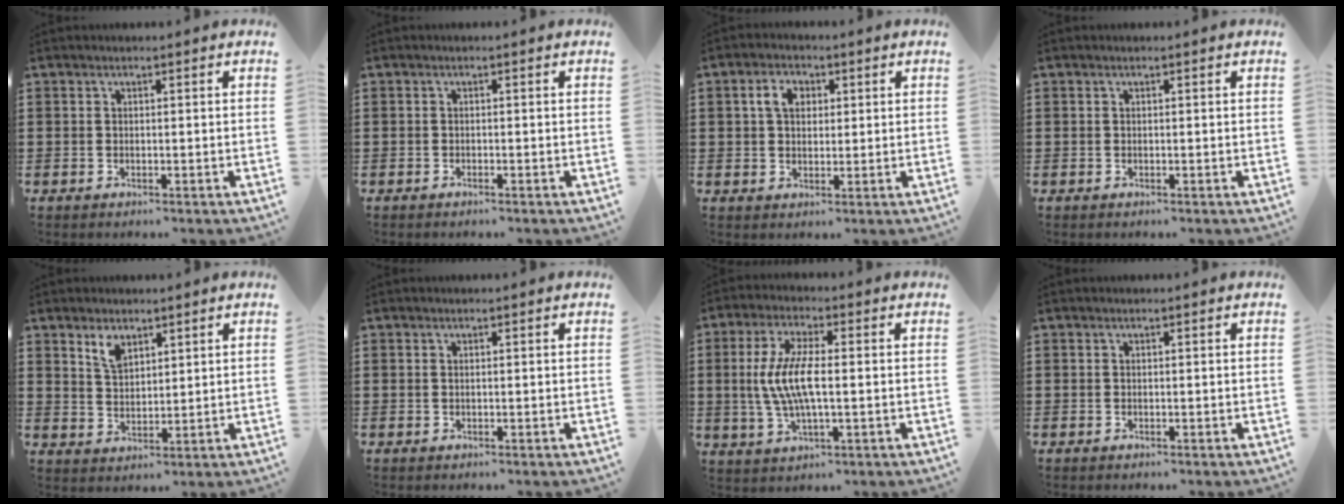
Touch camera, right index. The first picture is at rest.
{"total": 0.6, "force": [-0.5, -0.1, -0.1], "torque": [0.001, -0.001, -0.011]}
{"total": 4.0, "force": [1.0, 2.9, 2.6], "torque": [-0.062, 0.014, 0.016]}
{"total": 0.0}
{"total": 3.9, "force": [2.6, 1.9, 2.0], "torque": [-0.040, 0.002, 0.047]}
{"total": 0.0}
{"total": 8.0, "force": [-0.3, 2.5, 7.6], "torque": [-0.171, -0.007, -0.015]}
{"total": 0.0}